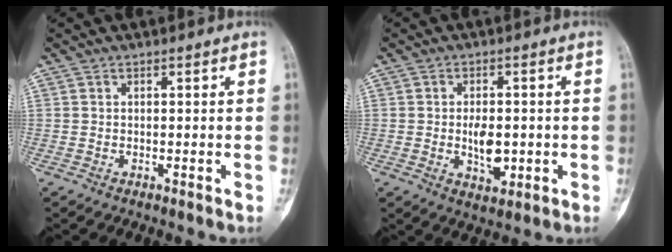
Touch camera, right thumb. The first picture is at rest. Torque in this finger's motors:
{"motor_torque": [0.16, 1.01, 0.10, -0.37, 0.03]}